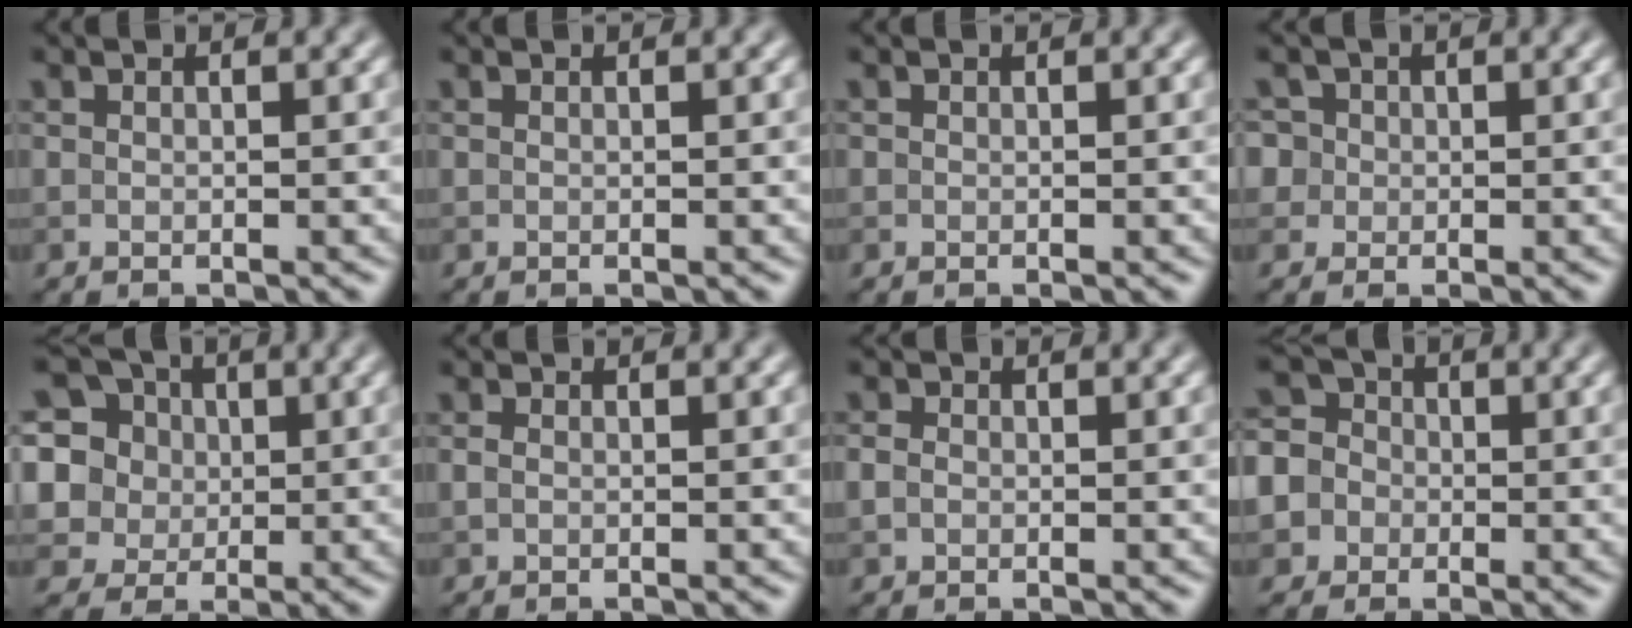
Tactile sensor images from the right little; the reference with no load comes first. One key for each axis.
{"total": 0.0}
{"total": 0.0}
{"total": 4.1, "fx": 1.2, "fy": 3.6, "fz": 1.5, "tx": -0.017, "ty": 0.028, "tz": 0.002}
{"total": 12.6, "fx": 4.7, "fy": 10.5, "fz": 5.2, "tx": -0.145, "ty": 0.051, "tz": 0.074}
{"total": 0.6, "fx": -0.1, "fy": 0.5, "fz": 0.4, "tx": -0.009, "ty": 0.001, "tz": -0.004}
{"total": 1.1, "fx": -0.2, "fy": 0.9, "fz": 0.5, "tx": -0.009, "ty": 0.000, "tz": -0.007}
{"total": 8.1, "fx": -2.5, "fy": 7.4, "fz": 2.3, "tx": -0.062, "ty": 0.006, "tz": -0.074}